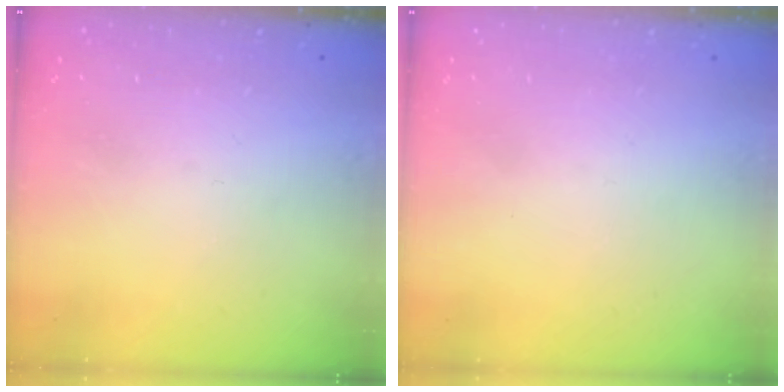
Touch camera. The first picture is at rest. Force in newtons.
{"total": 3.5, "press": 3.4, "slide": 0.4}